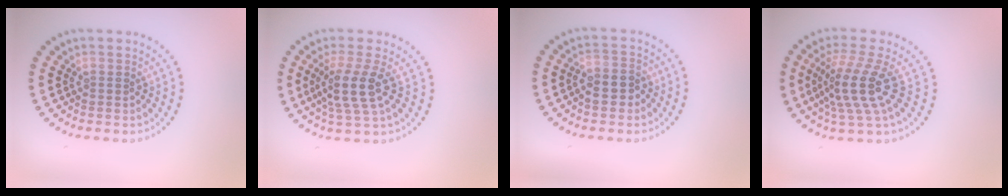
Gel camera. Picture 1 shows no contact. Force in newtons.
{"total": 3.7, "press": 2.9, "slide": 2.2}
{"total": 2.6, "press": 2.5, "slide": 0.8}
{"total": 4.5, "press": 3.4, "slide": 3.0}